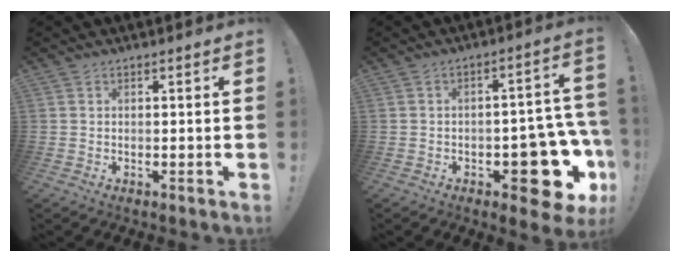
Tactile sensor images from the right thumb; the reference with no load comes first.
{"total": 17.1, "force": [-6.8, 8.1, 13.5], "torque": [-0.128, 0.040, -0.091]}